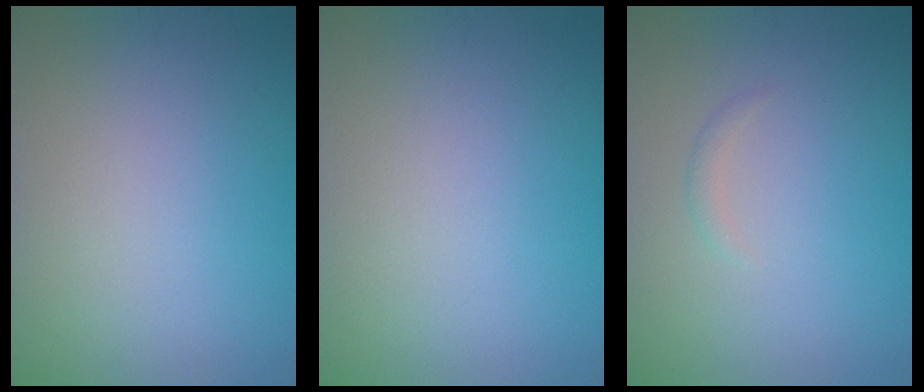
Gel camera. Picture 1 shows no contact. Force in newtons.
{"total": 0.0}
{"total": 0.7, "press": 0.7, "slide": 0.0}